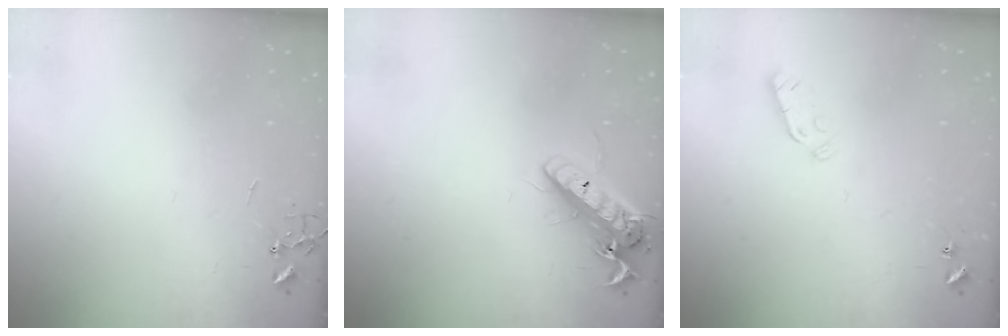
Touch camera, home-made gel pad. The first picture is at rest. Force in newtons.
{"total": 15.1, "press": 14.8, "slide": 3.3}
{"total": 3.0, "press": 2.9, "slide": 0.9}